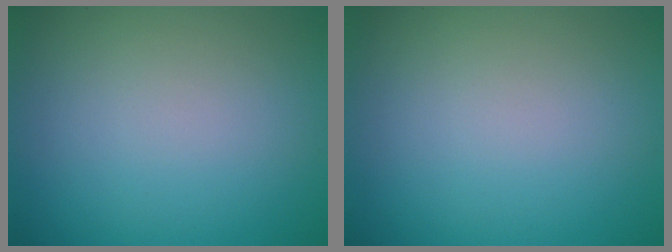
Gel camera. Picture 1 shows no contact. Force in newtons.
{"total": 0.0}